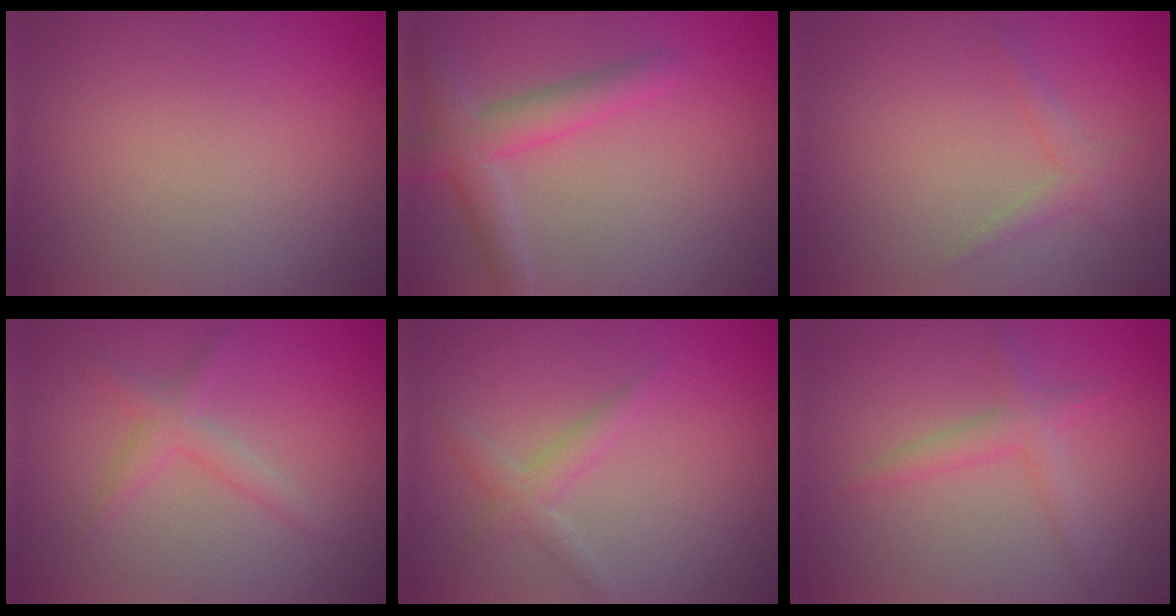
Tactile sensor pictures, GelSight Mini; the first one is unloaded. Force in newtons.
{"total": 3.8, "press": 3.8, "slide": 0.2}
{"total": 1.3, "press": 1.3, "slide": 0.1}
{"total": 2.0, "press": 2.0, "slide": 0.1}
{"total": 1.9, "press": 1.9, "slide": 0.1}
{"total": 2.2, "press": 2.2, "slide": 0.2}